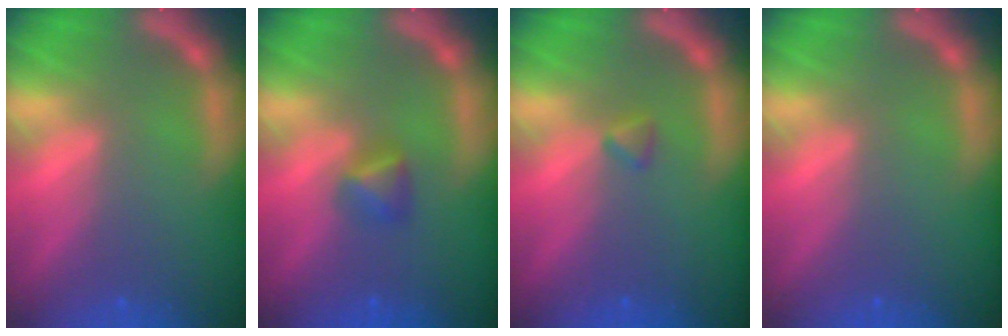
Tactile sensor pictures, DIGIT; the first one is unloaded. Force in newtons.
{"total": 1.9}
{"total": 0.9}
{"total": 0.0}